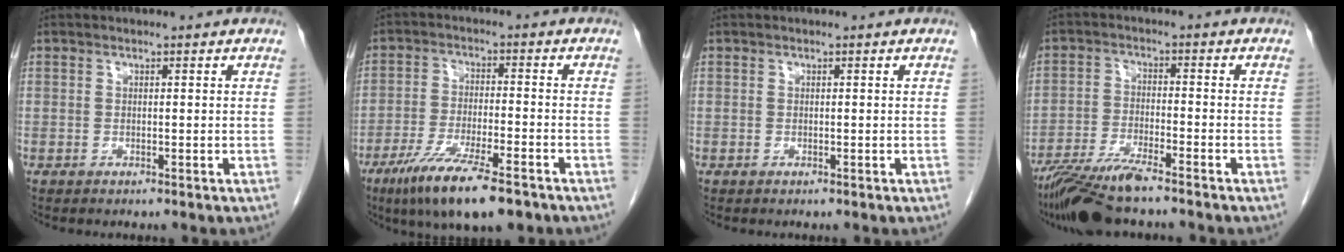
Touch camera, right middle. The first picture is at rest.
{"total": 12.5, "force": [-8.3, 2.0, 9.1], "torque": [-0.162, -0.028, -0.135]}
{"total": 0.0}
{"total": 9.2, "force": [-7.5, 0.4, 5.2], "torque": [-0.094, -0.026, -0.135]}